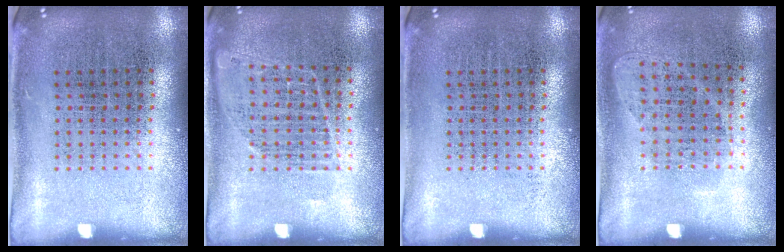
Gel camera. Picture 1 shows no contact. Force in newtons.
{"total": 0.9, "press": 0.9, "slide": 0.3}
{"total": 0.0}
{"total": 1.0, "press": 0.8, "slide": 0.5}